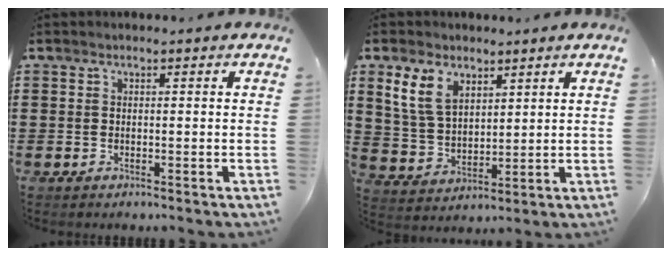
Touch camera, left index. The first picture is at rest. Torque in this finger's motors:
{"motor_torque": [0.56, -0.05, 0.32, 0.11]}